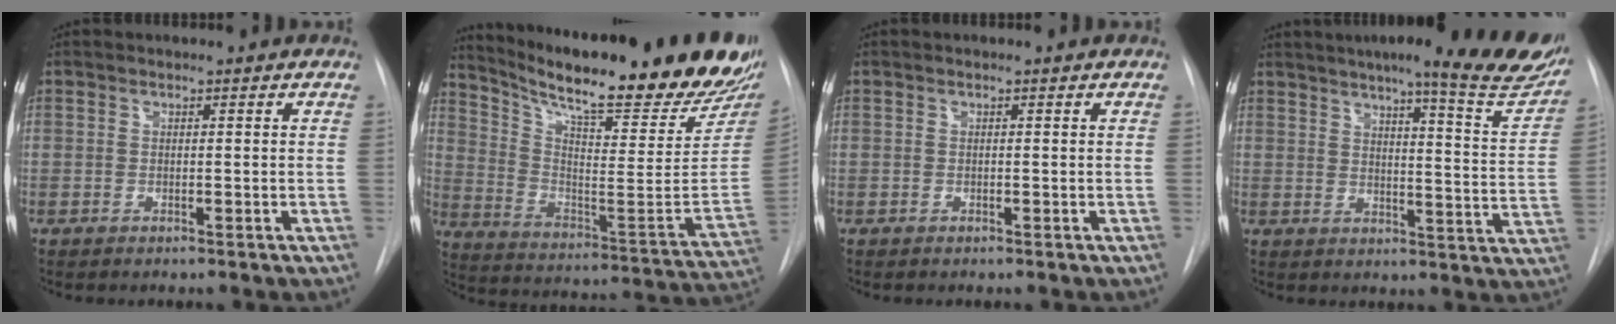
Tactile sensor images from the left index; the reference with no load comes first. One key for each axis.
{"total": 30.7, "fx": 25.2, "fy": 3.9, "fz": 17.2, "tx": -0.281, "ty": -0.082, "tz": 0.343}
{"total": 0.0}
{"total": 22.9, "fx": 18.6, "fy": 2.2, "fz": 13.1, "tx": -0.177, "ty": -0.041, "tz": 0.217}